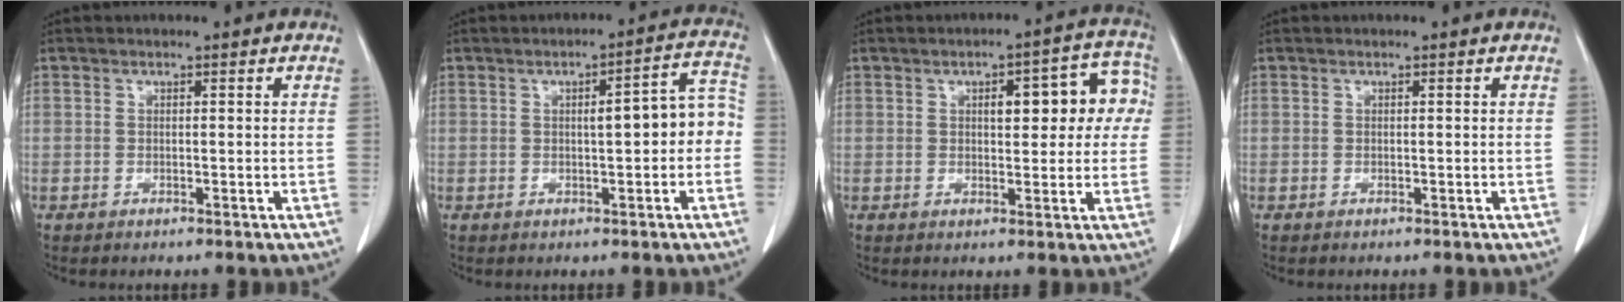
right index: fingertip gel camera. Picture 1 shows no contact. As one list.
[{"total": 6.8, "force": [-0.3, 1.6, 6.6], "torque": [-0.086, 0.034, -0.004]}, {"total": 9.6, "force": [2.0, 3.6, 8.7], "torque": [-0.099, 0.036, 0.023]}, {"total": 0.0}]